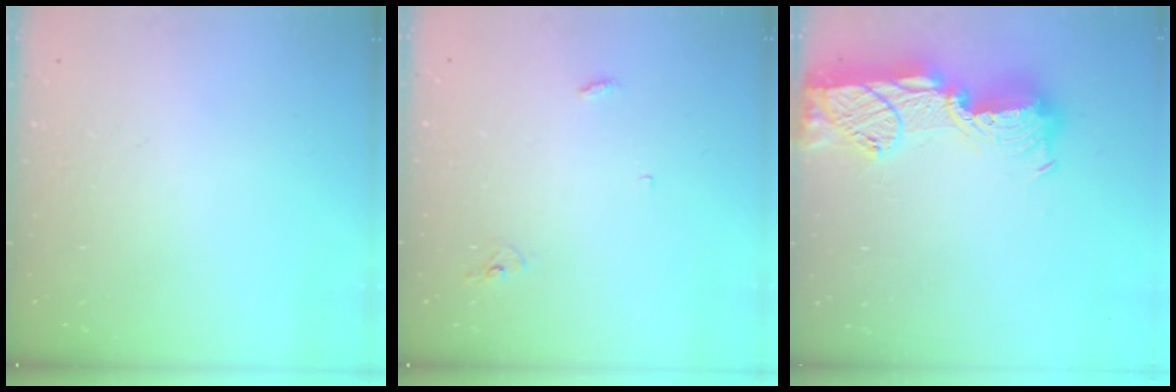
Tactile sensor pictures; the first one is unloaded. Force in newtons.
{"total": 2.9, "press": 2.9, "slide": 0.2}
{"total": 19.3, "press": 19.2, "slide": 1.1}